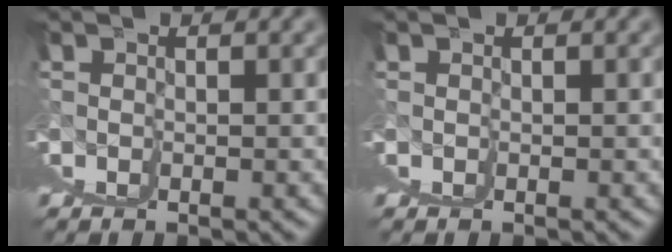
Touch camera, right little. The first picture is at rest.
{"total": 0.0}